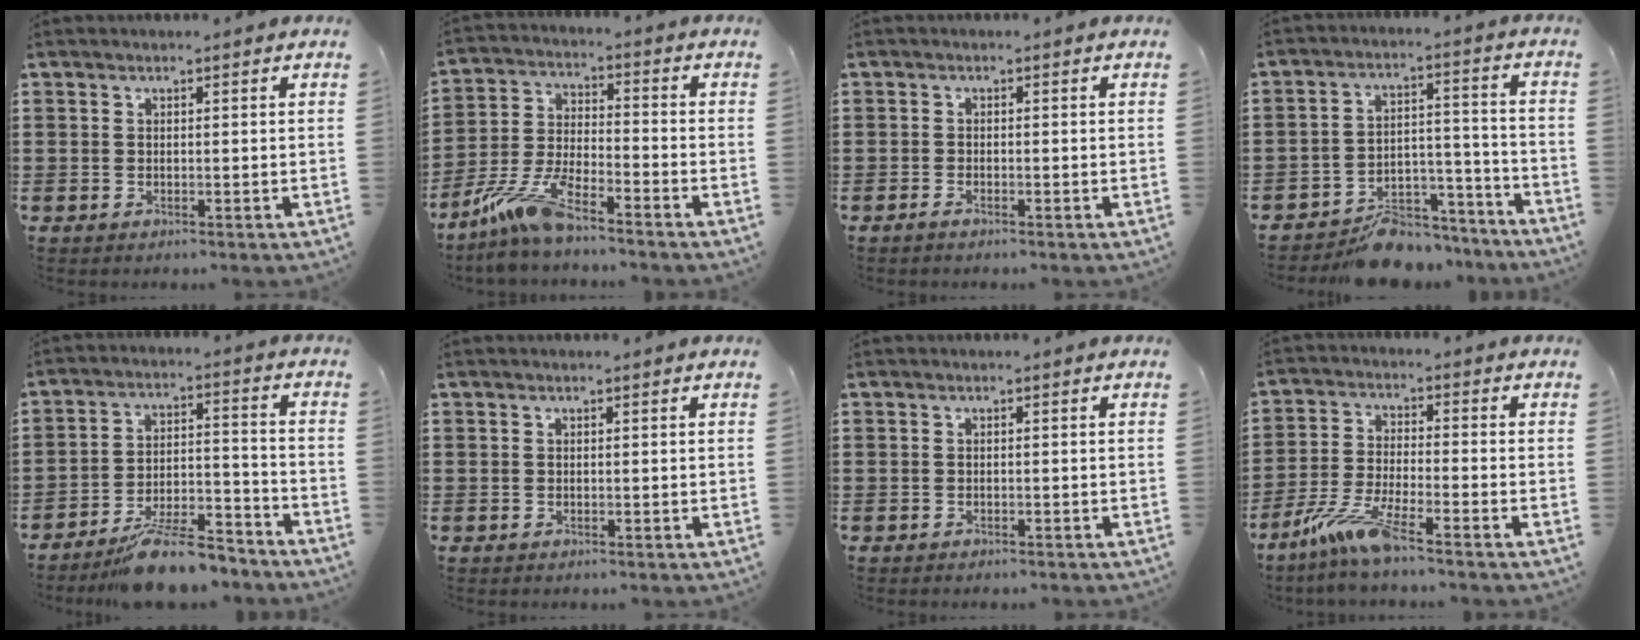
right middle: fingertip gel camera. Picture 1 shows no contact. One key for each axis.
{"total": 9.3, "fx": -7.4, "fy": 1.1, "fz": 5.5, "tx": -0.129, "ty": -0.006, "tz": -0.149}
{"total": 0.8, "fx": -0.6, "fy": 0.1, "fz": 0.5, "tx": -0.011, "ty": -0.005, "tz": -0.011}
{"total": 7.6, "fx": -6.9, "fy": 2.6, "fz": 2.0, "tx": -0.015, "ty": 0.037, "tz": -0.126}
{"total": 10.1, "fx": -8.7, "fy": 2.0, "fz": 4.6, "tx": -0.071, "ty": 0.033, "tz": -0.162}
{"total": 0.0}
{"total": 0.0}
{"total": 7.6, "fx": -5.6, "fy": 0.1, "fz": 5.2, "tx": -0.122, "ty": -0.022, "tz": -0.112}